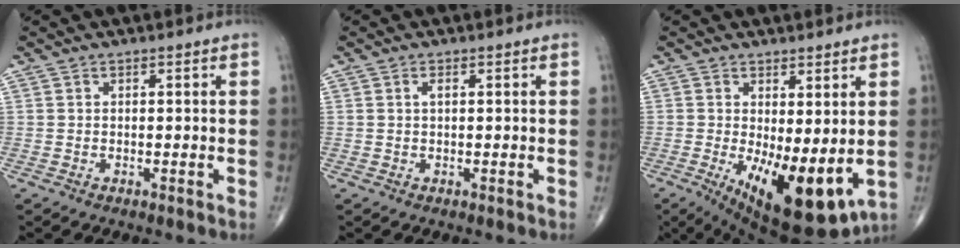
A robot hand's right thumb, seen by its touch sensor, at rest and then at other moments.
{"total": 1.0, "force": [0.2, 0.4, 0.9], "torque": [-0.018, 0.001, 0.003]}
{"total": 14.6, "force": [-2.4, 5.8, 13.2], "torque": [-0.197, -0.034, -0.016]}